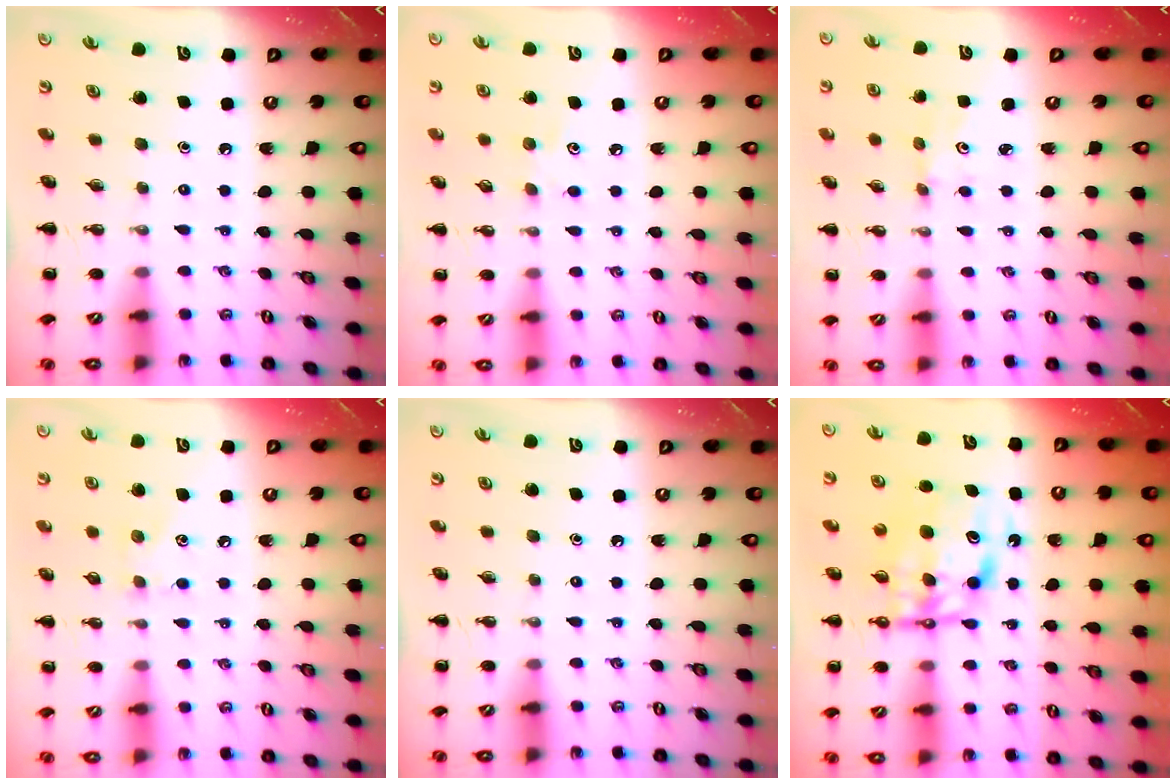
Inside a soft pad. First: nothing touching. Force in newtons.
{"total": 5.1, "press": 4.9, "slide": 1.4}
{"total": 1.2, "press": 1.2, "slide": 0.3}
{"total": 6.3, "press": 6.1, "slide": 1.5}
{"total": 0.0}
{"total": 9.1, "press": 8.7, "slide": 2.7}